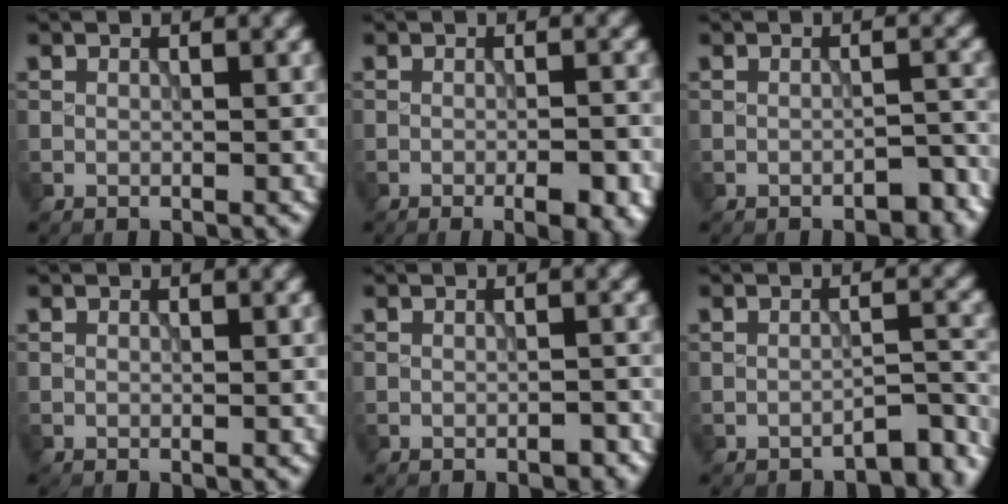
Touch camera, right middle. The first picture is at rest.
{"total": 4.3, "force": [-2.2, 1.1, 3.5], "torque": [-0.049, 0.005, -0.021]}
{"total": 2.2, "force": [-1.6, 0.7, 1.2], "torque": [-0.013, 0.007, -0.022]}
{"total": 0.0}
{"total": 1.1, "force": [-0.7, 0.4, 0.7], "torque": [-0.010, 0.000, -0.010]}
{"total": 3.1, "force": [-2.8, 0.6, 1.1], "torque": [-0.010, 0.007, -0.040]}